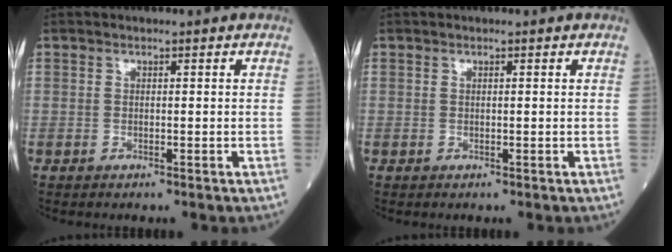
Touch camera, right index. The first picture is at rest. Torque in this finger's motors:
{"motor_torque": [-0.09, -0.01, -0.05, 0.01]}